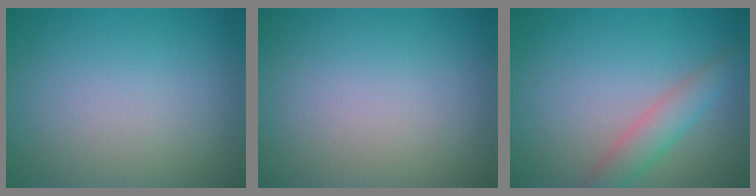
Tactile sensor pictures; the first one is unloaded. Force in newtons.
{"total": 0.0}
{"total": 2.9, "press": 2.9, "slide": 0.1}